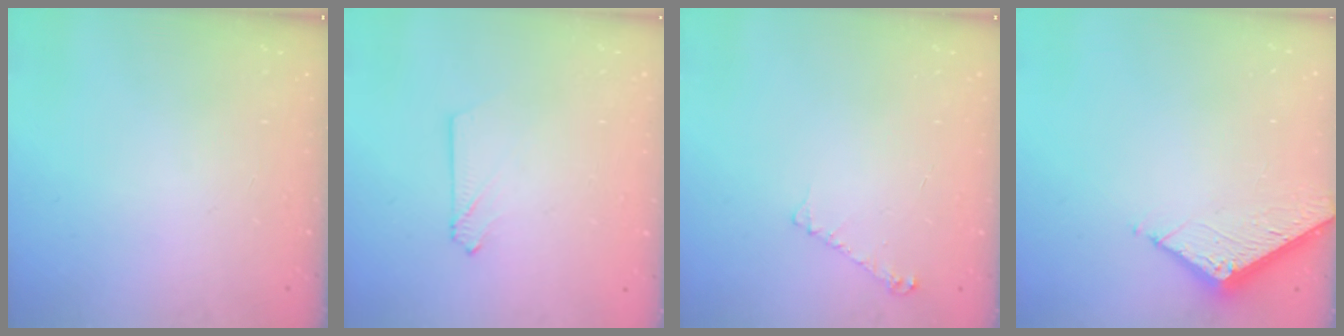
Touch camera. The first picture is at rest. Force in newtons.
{"total": 2.1, "press": 2.1, "slide": 0.2}
{"total": 4.0, "press": 3.9, "slide": 0.5}
{"total": 5.8, "press": 5.8, "slide": 0.3}